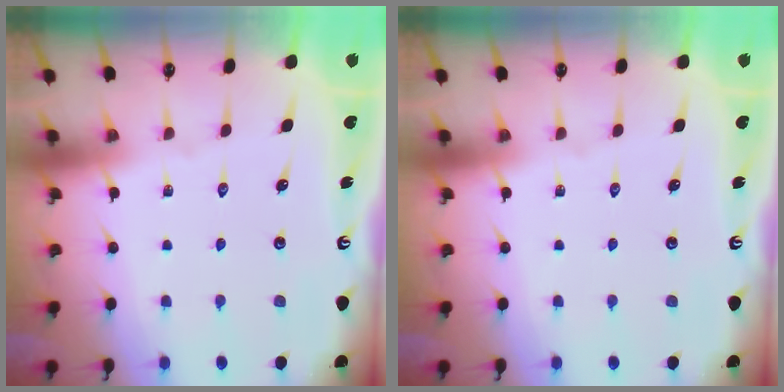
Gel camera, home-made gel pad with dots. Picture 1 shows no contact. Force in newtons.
{"total": 0.0}